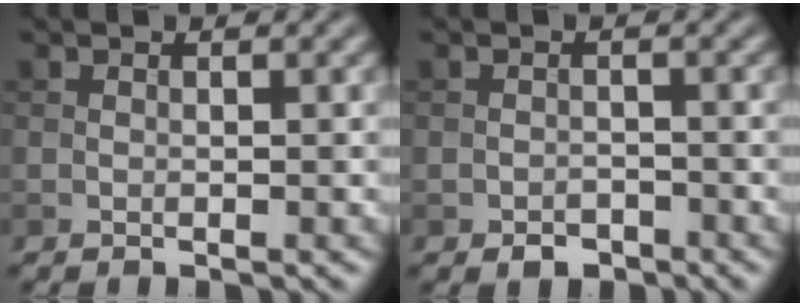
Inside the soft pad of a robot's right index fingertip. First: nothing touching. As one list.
[{"total": 1.6, "force": [-1.2, 1.0, 0.5], "torque": [-0.005, 0.001, -0.023]}]